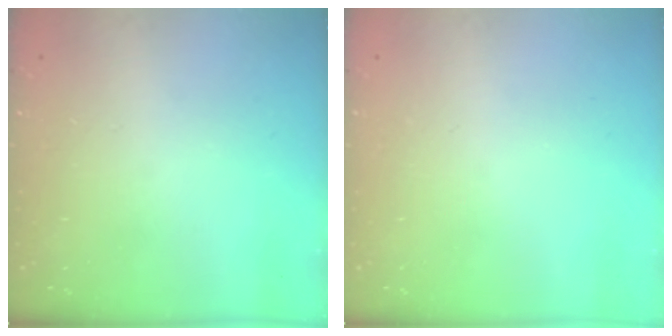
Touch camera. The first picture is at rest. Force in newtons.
{"total": 0.0}